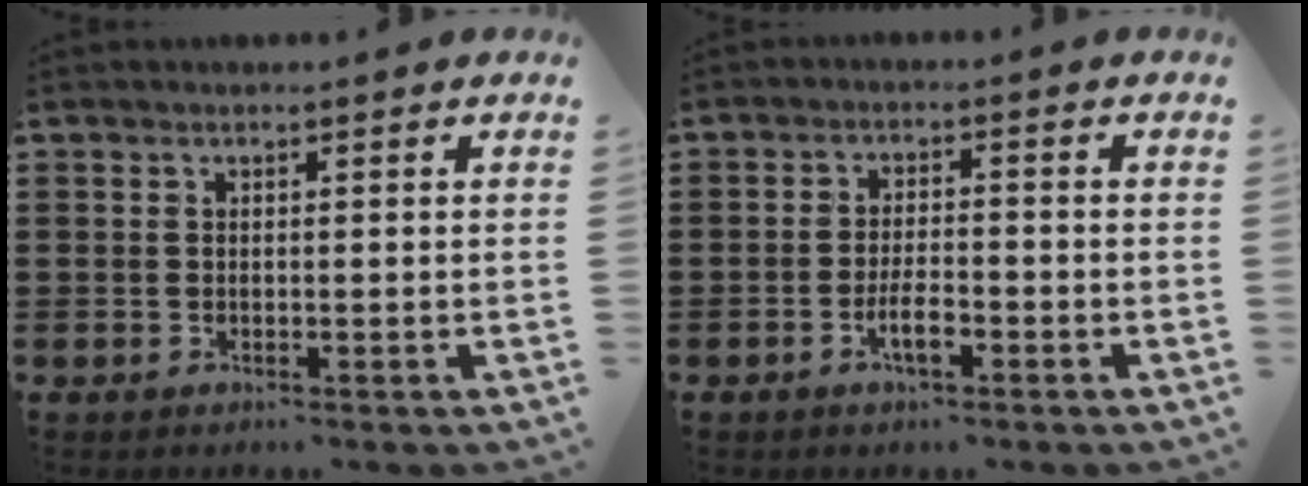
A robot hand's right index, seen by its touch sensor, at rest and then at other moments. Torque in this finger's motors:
{"motor_torque": [2.14, 0.00, 0.10, 0.09]}